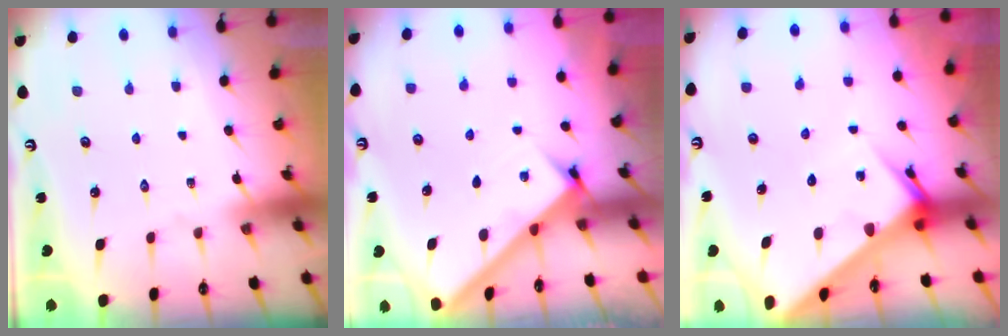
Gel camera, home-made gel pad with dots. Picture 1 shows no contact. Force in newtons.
{"total": 2.5, "press": 2.5, "slide": 0.3}
{"total": 5.6, "press": 5.6, "slide": 0.4}